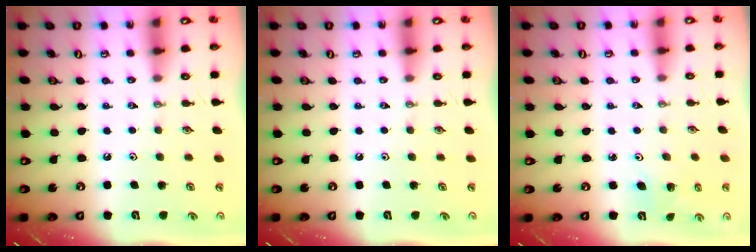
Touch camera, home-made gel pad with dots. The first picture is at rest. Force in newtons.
{"total": 0.0}
{"total": 3.1, "press": 3.1, "slide": 0.2}